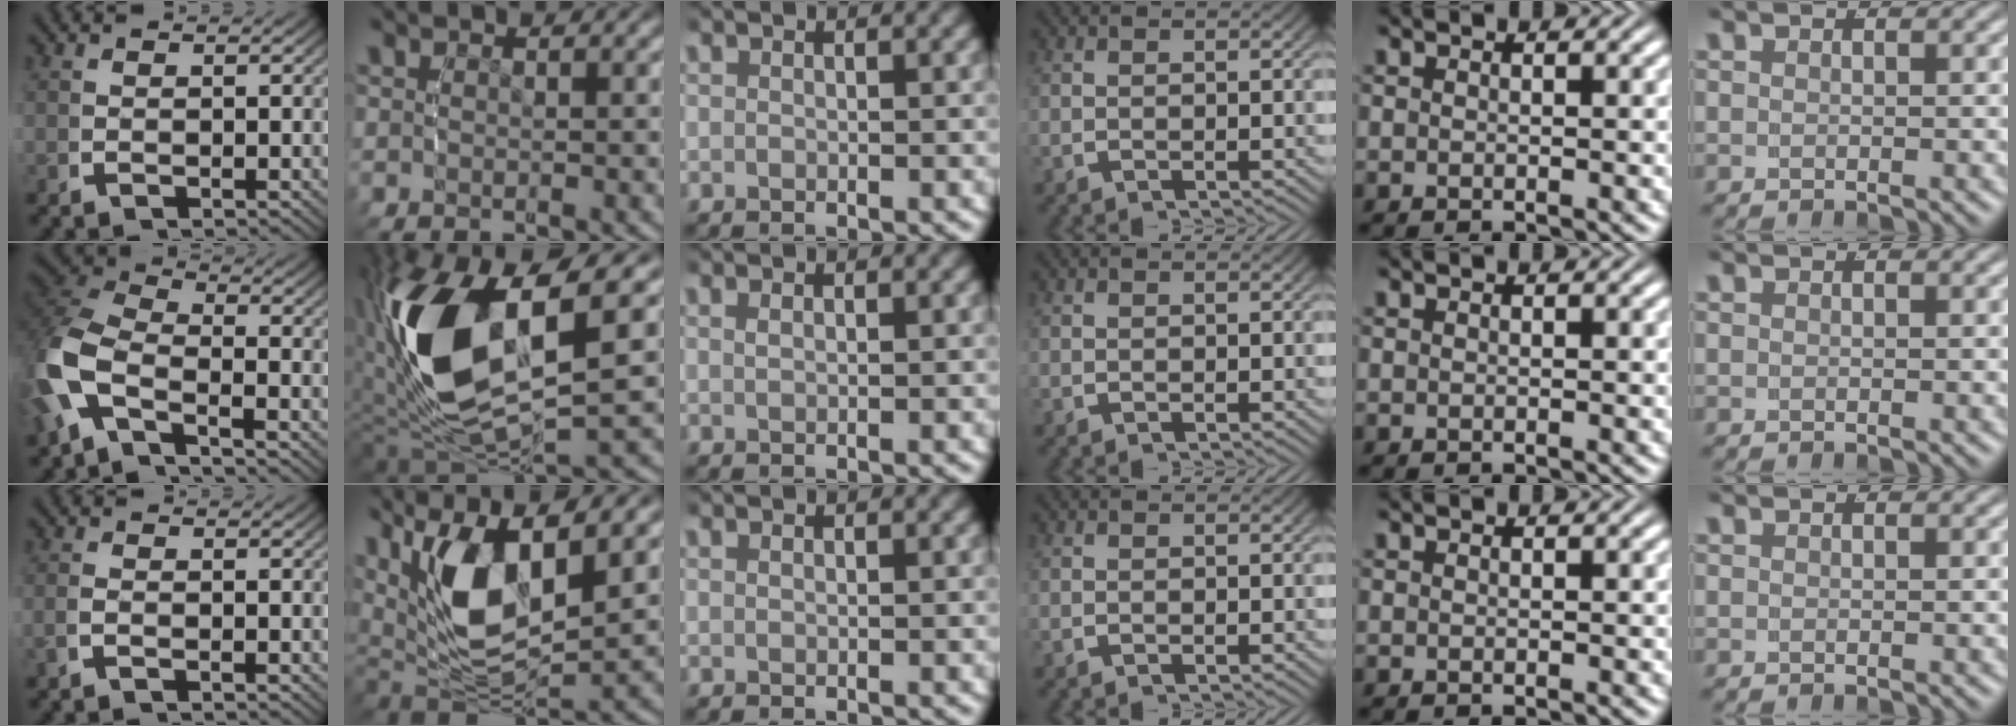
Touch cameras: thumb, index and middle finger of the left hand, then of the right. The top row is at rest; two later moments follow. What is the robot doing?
{"motion": "lift_and_place", "object": "pen"}